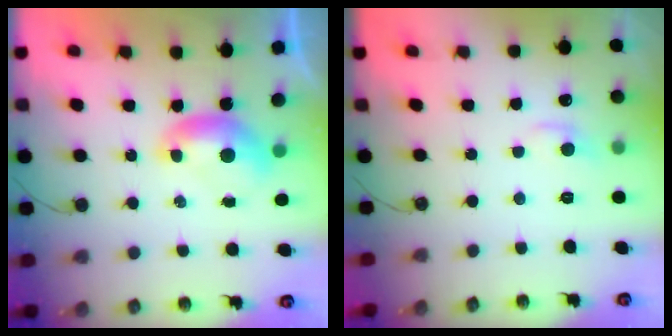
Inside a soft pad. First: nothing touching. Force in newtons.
{"total": 1.0, "press": 0.5, "slide": 0.9}